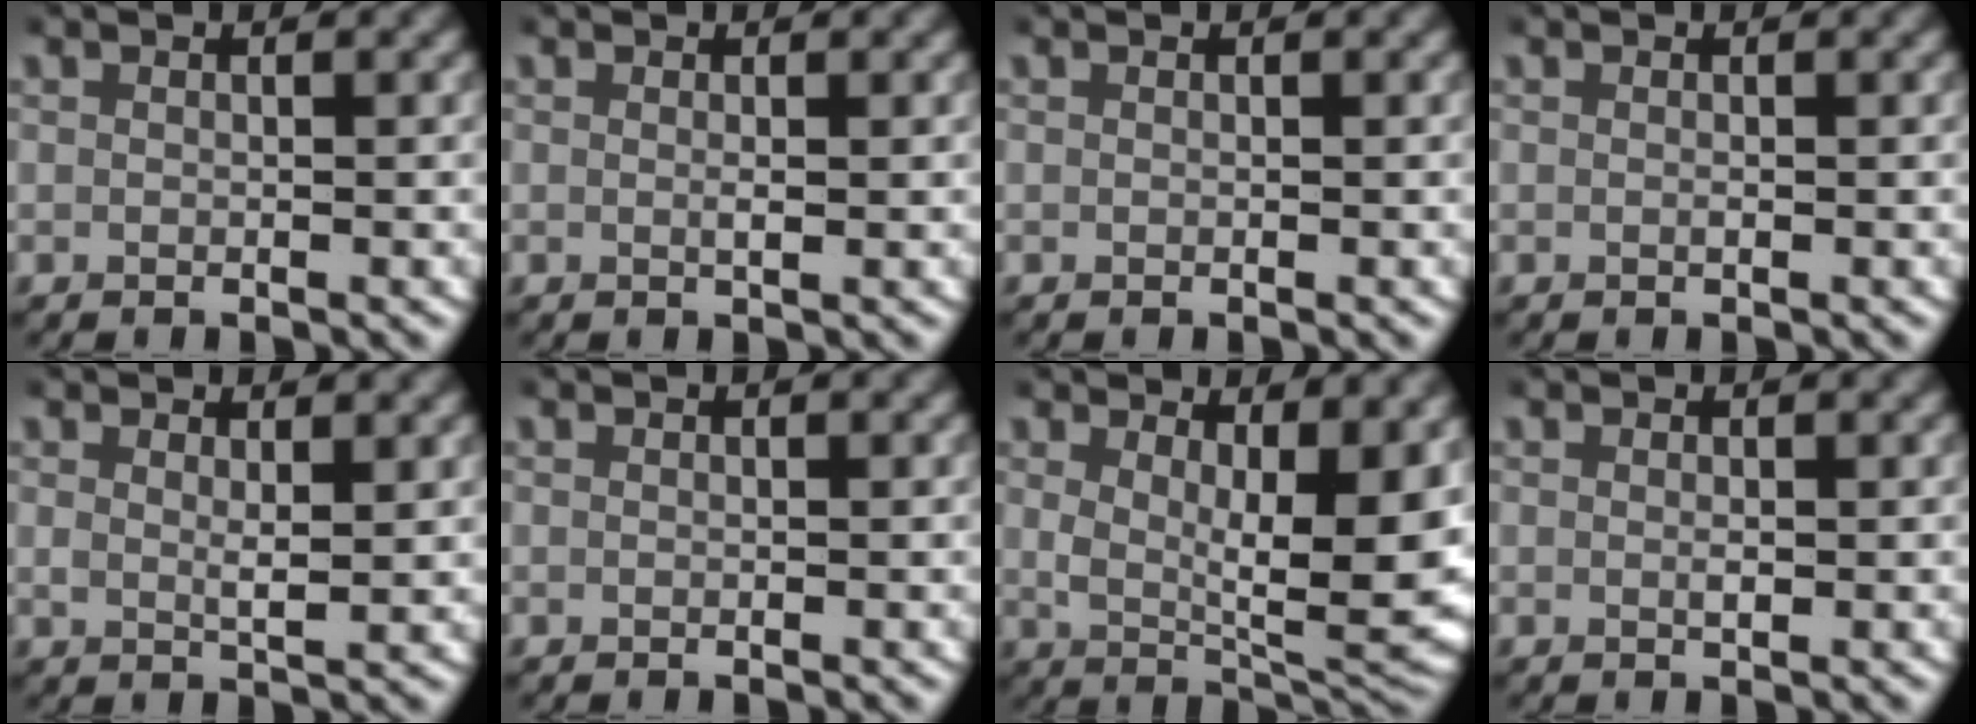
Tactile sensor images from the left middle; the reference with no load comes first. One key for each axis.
{"total": 0.7, "fx": 0.2, "fy": 0.0, "fz": 0.6, "tx": -0.014, "ty": -0.005, "tz": 0.005}
{"total": 0.0}
{"total": 0.0}
{"total": 1.7, "fx": 1.1, "fy": 0.2, "fz": 1.3, "tx": -0.027, "ty": -0.011, "tz": 0.024}
{"total": 0.0}
{"total": 8.3, "fx": 1.6, "fy": 3.3, "fz": 7.5, "tx": -0.101, "ty": -0.016, "tz": 0.033}
{"total": 0.6, "fx": 0.1, "fy": 0.1, "fz": 0.6, "tx": -0.011, "ty": -0.005, "tz": 0.004}